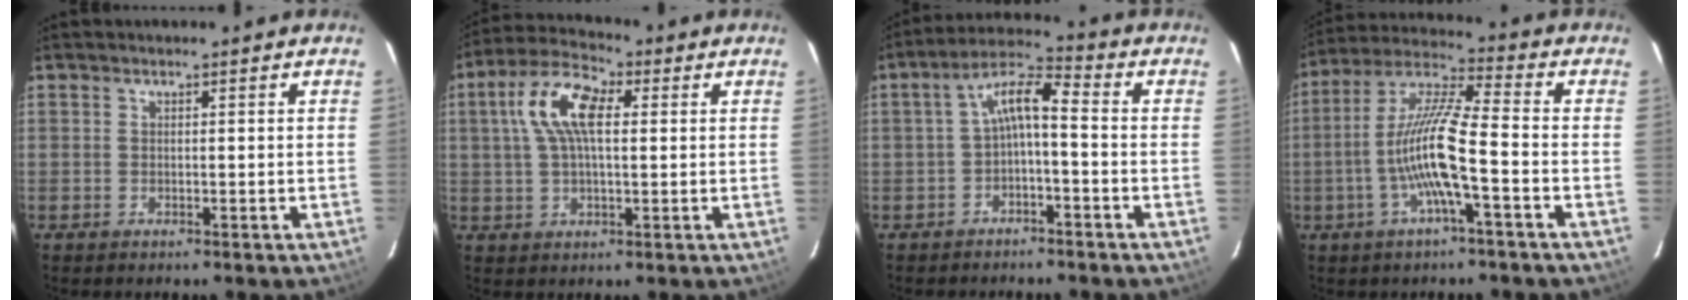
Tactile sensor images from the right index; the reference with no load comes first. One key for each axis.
{"total": 10.4, "fx": 2.3, "fy": 4.8, "fz": 9.0, "tx": -0.182, "ty": 0.028, "tz": 0.037}
{"total": 6.2, "fx": -1.7, "fy": 1.7, "fz": 5.7, "tx": -0.127, "ty": 0.023, "tz": -0.031}
{"total": 12.1, "fx": -3.6, "fy": 1.0, "fz": 11.5, "tx": -0.232, "ty": 0.005, "tz": -0.071}